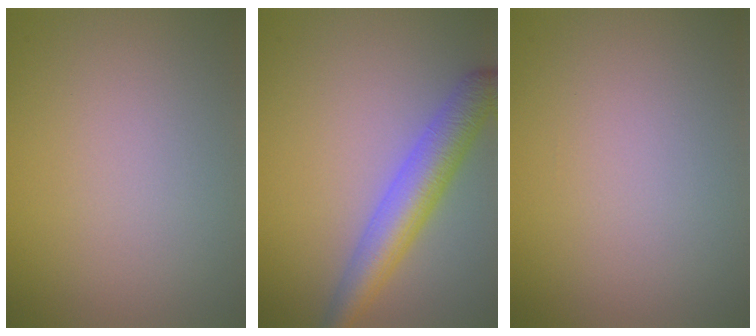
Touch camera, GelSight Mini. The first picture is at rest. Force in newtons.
{"total": 4.9, "press": 4.9, "slide": 0.2}
{"total": 0.0}